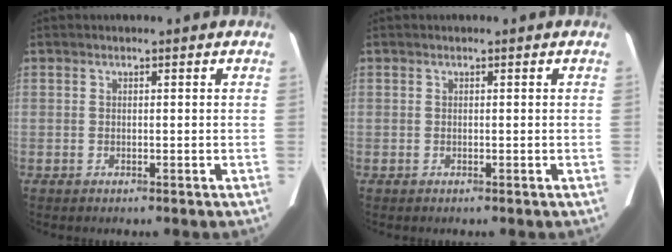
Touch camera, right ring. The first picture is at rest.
{"total": 0.0}